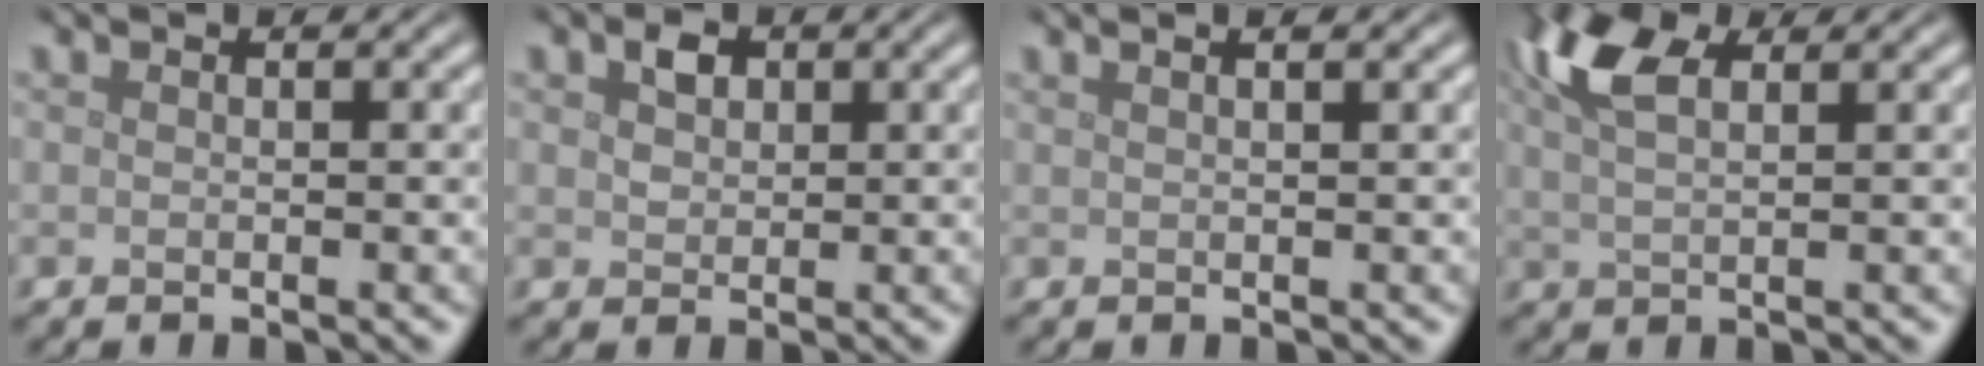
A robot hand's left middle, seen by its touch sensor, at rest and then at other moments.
{"total": 1.9, "force": [0.9, 1.3, 1.0], "torque": [-0.019, 0.004, 0.014]}
{"total": 4.0, "force": [2.3, 1.9, 2.7], "torque": [-0.010, 0.029, -0.003]}
{"total": 5.9, "force": [3.1, 2.4, 4.4], "torque": [-0.093, 0.024, 0.048]}